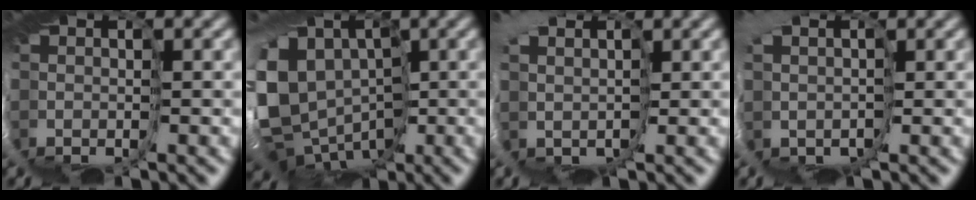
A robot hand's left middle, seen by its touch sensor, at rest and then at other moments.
{"total": 12.8, "force": [-0.9, 9.9, 8.1], "torque": [-0.187, 0.001, -0.021]}
{"total": 3.7, "force": [1.7, 2.8, 1.7], "torque": [-0.039, -0.011, 0.016]}
{"total": 4.6, "force": [1.1, 3.4, 2.9], "torque": [-0.070, -0.023, 0.015]}